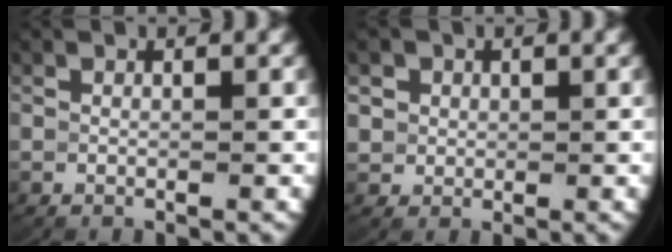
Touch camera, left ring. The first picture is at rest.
{"total": 3.4, "force": [0.9, 3.1, 1.2], "torque": [-0.038, -0.008, 0.021]}